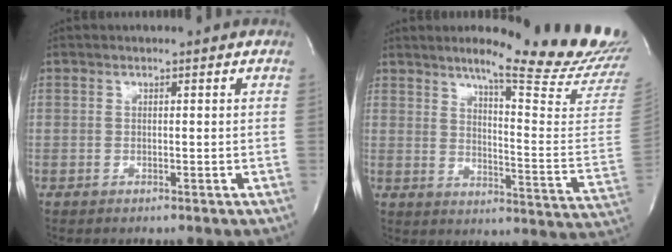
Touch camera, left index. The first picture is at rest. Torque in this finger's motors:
{"motor_torque": [-0.36, -0.55, 0.07, 0.03]}